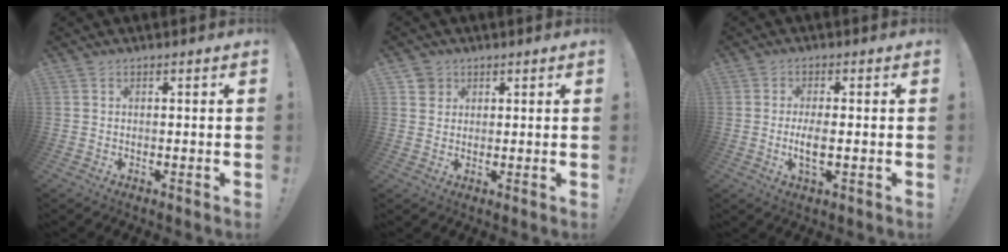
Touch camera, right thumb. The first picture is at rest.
{"total": 3.4, "force": [1.9, 2.8, 0.4], "torque": [-0.004, -0.006, 0.035]}
{"total": 5.5, "force": [-0.9, 1.6, 5.2], "torque": [-0.105, -0.010, -0.019]}